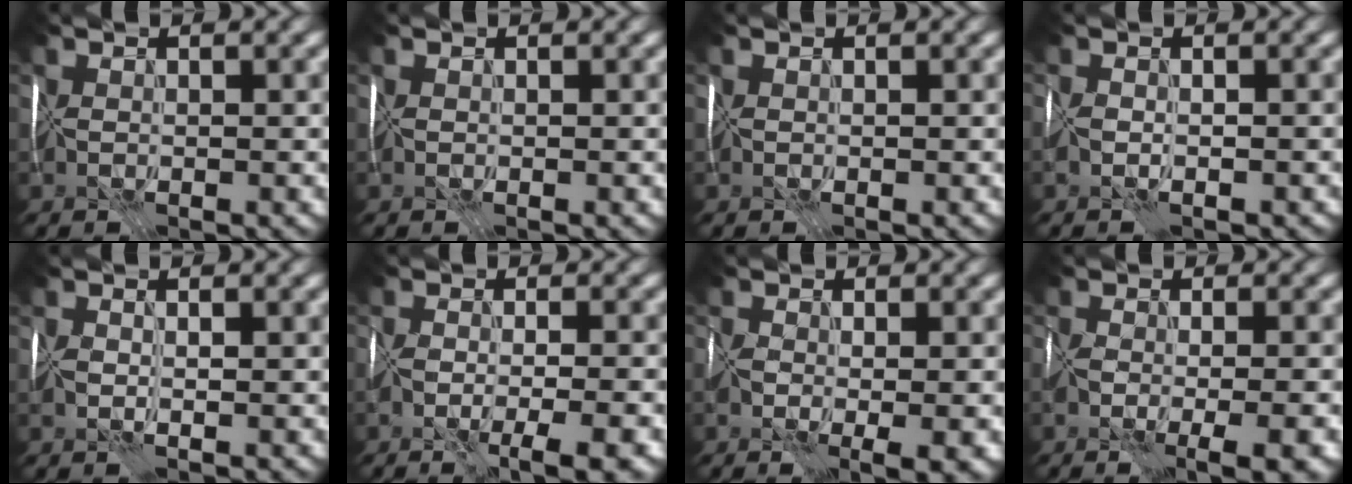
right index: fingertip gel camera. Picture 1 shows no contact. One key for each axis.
{"total": 0.0}
{"total": 0.0}
{"total": 2.4, "fx": -1.6, "fy": 1.2, "fz": 1.4, "tx": -0.023, "ty": -0.004, "tz": -0.026}
{"total": 1.2, "fx": 0.1, "fy": 0.3, "fz": 1.2, "tx": -0.022, "ty": 0.000, "tz": -0.001}
{"total": 5.8, "fx": -3.0, "fy": 1.4, "fz": 4.7, "tx": -0.061, "ty": -0.006, "tz": -0.045}
{"total": 4.1, "fx": -1.2, "fy": 1.5, "fz": 3.7, "tx": -0.063, "ty": -0.014, "tz": -0.018}
{"total": 6.1, "fx": -2.6, "fy": 1.9, "fz": 5.2, "tx": -0.067, "ty": -0.010, "tz": -0.034}